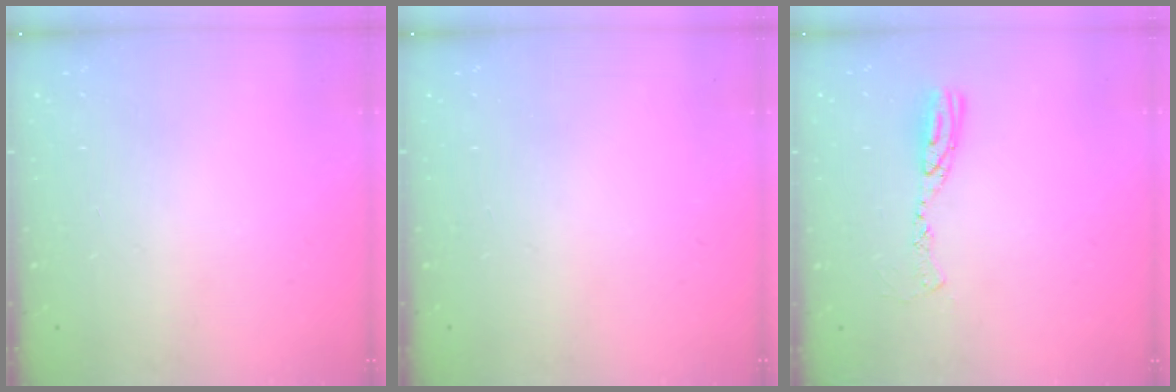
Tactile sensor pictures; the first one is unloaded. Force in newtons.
{"total": 0.0}
{"total": 9.5, "press": 9.5, "slide": 0.9}